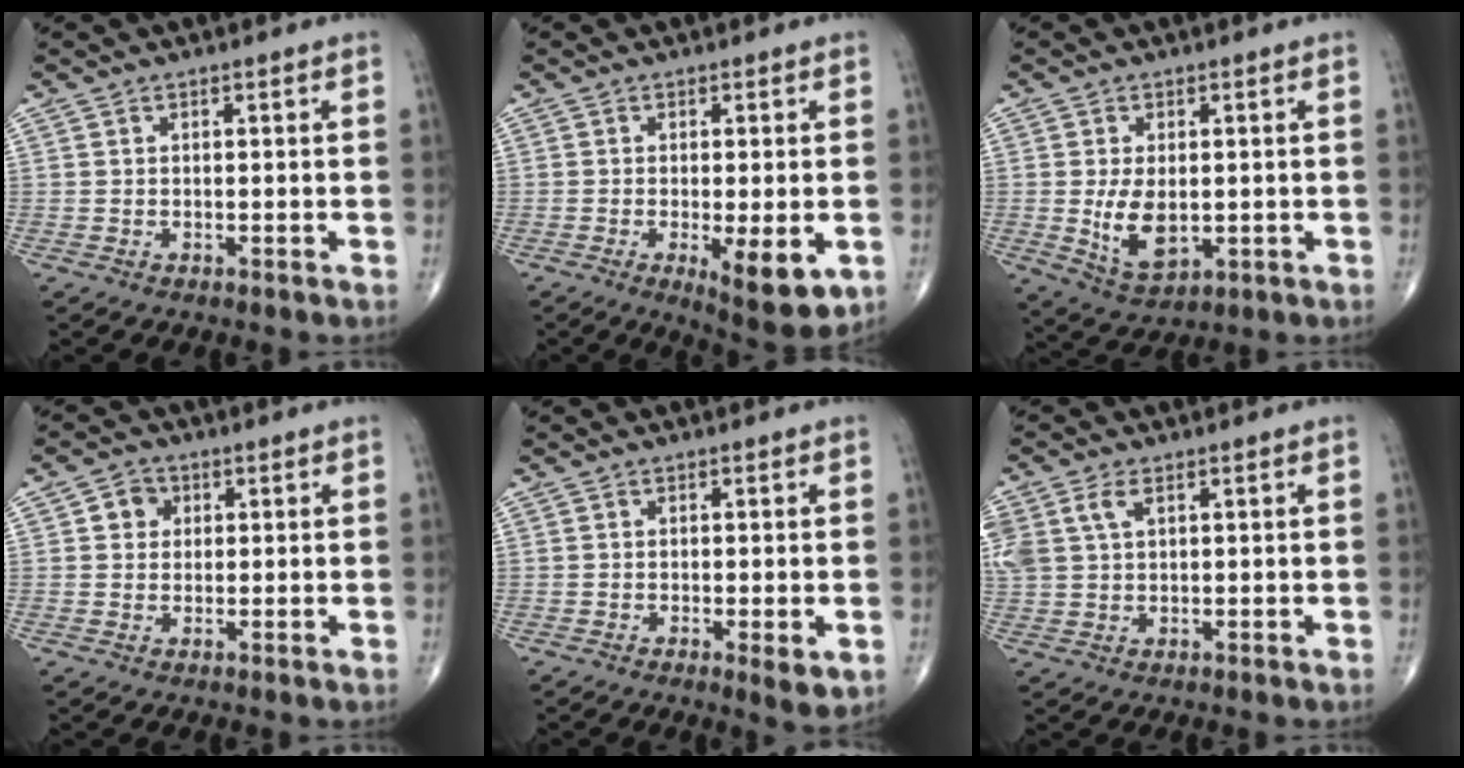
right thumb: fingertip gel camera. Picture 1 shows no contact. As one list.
[{"total": 9.4, "force": [-2.7, 2.8, 8.5], "torque": [-0.118, -0.021, -0.034]}, {"total": 7.9, "force": [-0.5, 4.5, 6.5], "torque": [-0.108, -0.015, 0.004]}, {"total": 3.6, "force": [1.0, 3.2, 1.4], "torque": [-0.001, 0.002, 0.010]}, {"total": 3.6, "force": [-0.8, 0.8, 3.4], "torque": [-0.053, -0.012, -0.015]}, {"total": 7.7, "force": [2.8, 4.8, 5.3], "torque": [-0.143, 0.014, 0.062]}]